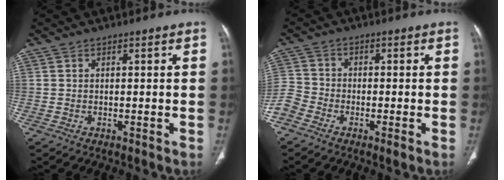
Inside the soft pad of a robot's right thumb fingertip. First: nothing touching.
{"total": 5.6, "force": [-3.7, 3.0, 2.9], "torque": [-0.061, 0.011, -0.086]}